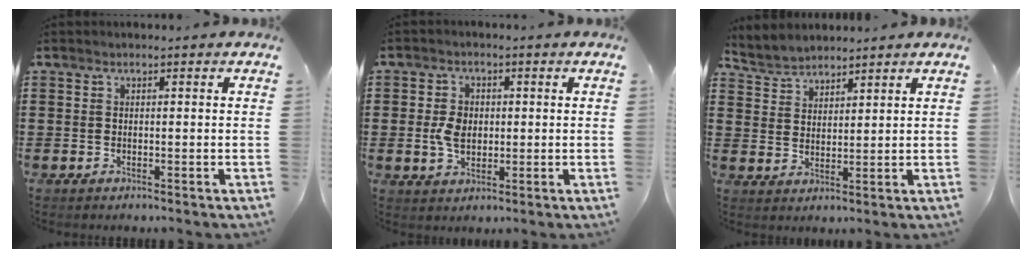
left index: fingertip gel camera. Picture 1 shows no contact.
{"total": 4.4, "force": [0.1, 3.0, 3.2], "torque": [-0.073, 0.008, 0.000]}
{"total": 3.7, "force": [3.5, 0.9, 0.0], "torque": [-0.014, -0.006, 0.066]}